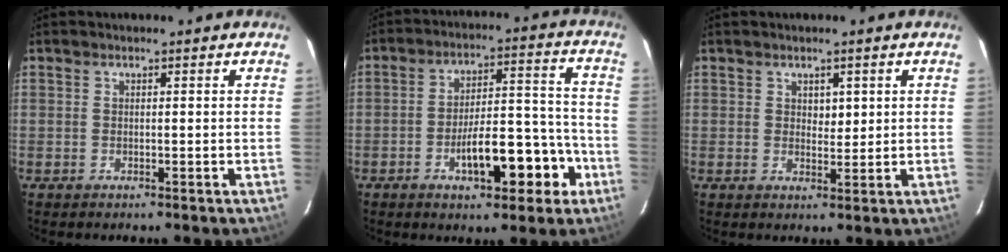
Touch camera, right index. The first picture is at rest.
{"total": 12.3, "force": [-5.4, 4.1, 10.3], "torque": [-0.160, 0.034, -0.076]}
{"total": 2.2, "force": [0.8, 1.3, 1.6], "torque": [-0.020, -0.001, 0.014]}